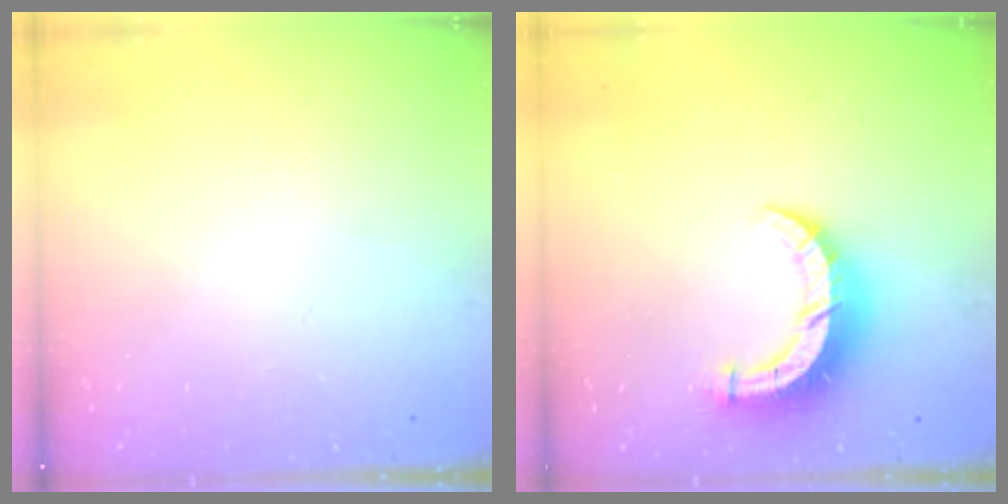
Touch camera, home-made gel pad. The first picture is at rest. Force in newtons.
{"total": 8.8, "press": 8.7, "slide": 0.9}